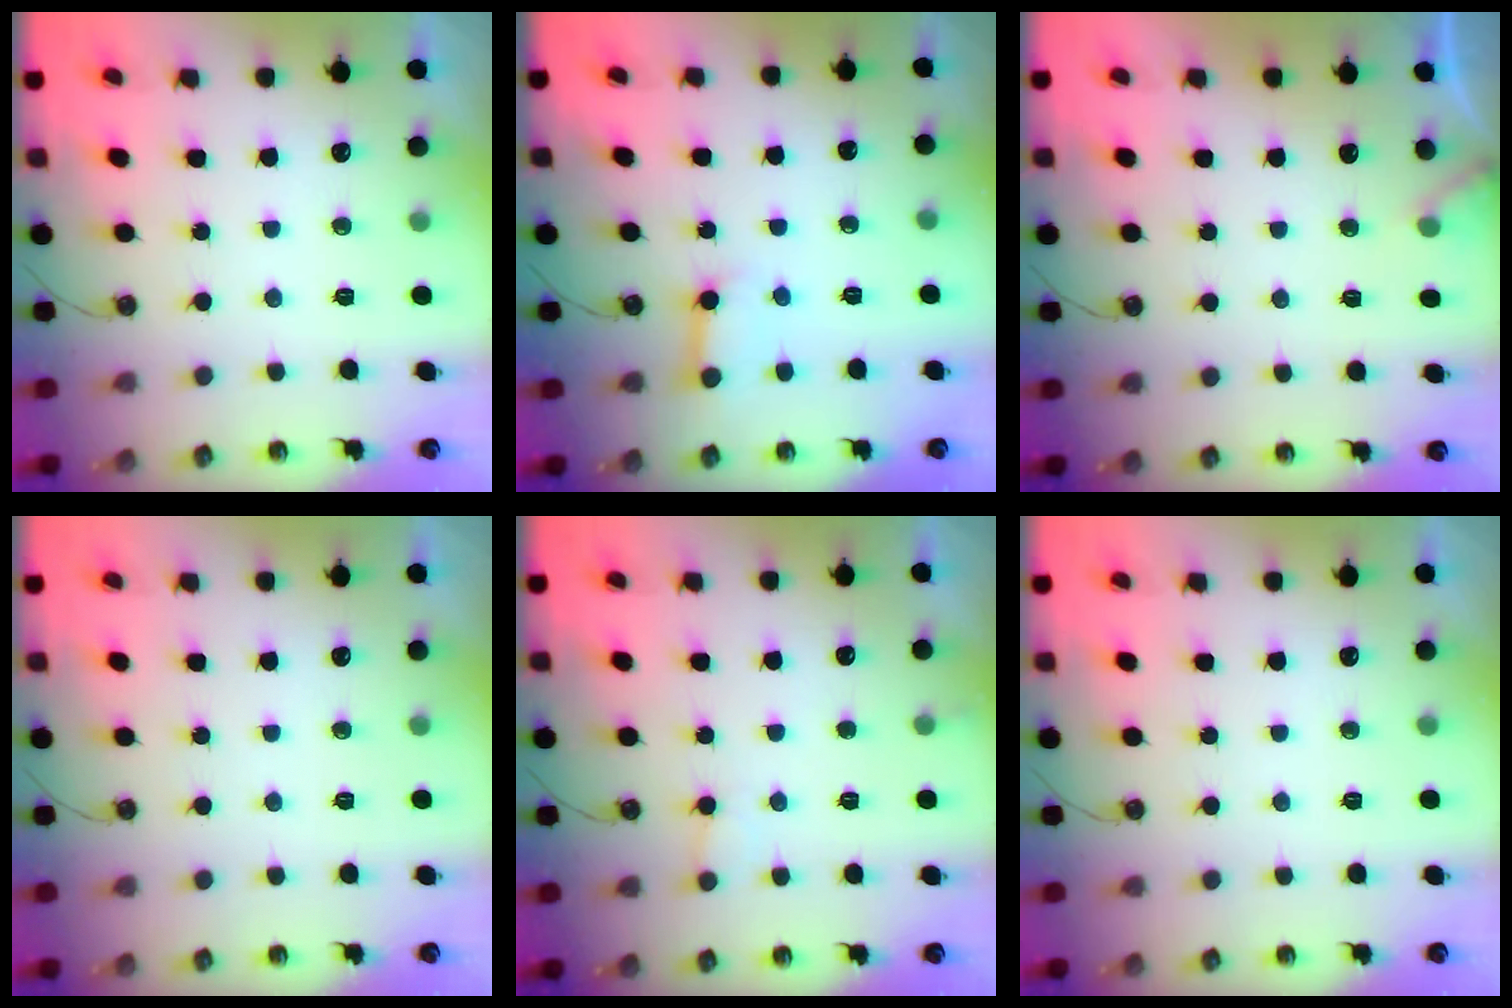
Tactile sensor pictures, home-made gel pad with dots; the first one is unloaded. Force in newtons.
{"total": 6.6, "press": 6.5, "slide": 0.7}
{"total": 5.3, "press": 5.3, "slide": 0.5}
{"total": 0.0}
{"total": 6.3, "press": 6.3, "slide": 0.3}
{"total": 0.0}